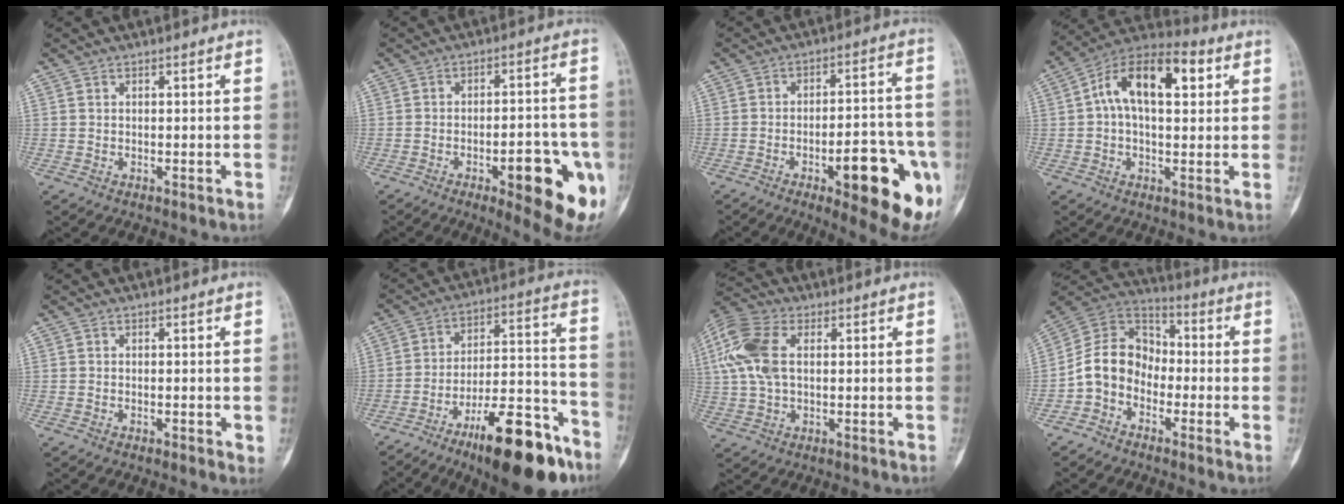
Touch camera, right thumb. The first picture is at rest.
{"total": 16.3, "force": [-5.9, 5.2, 14.3], "torque": [-0.141, 0.020, -0.063]}
{"total": 19.2, "force": [-7.2, 6.0, 16.7], "torque": [-0.168, 0.025, -0.082]}
{"total": 15.2, "force": [3.7, 7.9, 12.4], "torque": [-0.193, 0.030, 0.055]}
{"total": 1.5, "force": [-0.2, 0.6, 1.3], "torque": [-0.019, -0.003, -0.002]}
{"total": 21.8, "force": [-13.8, 6.9, 15.4], "torque": [-0.208, 0.090, -0.214]}
{"total": 12.2, "force": [2.5, 7.3, 9.5], "torque": [-0.225, 0.019, 0.046]}
{"total": 10.8, "force": [-3.2, 8.5, 5.7], "torque": [-0.086, 0.061, -0.076]}